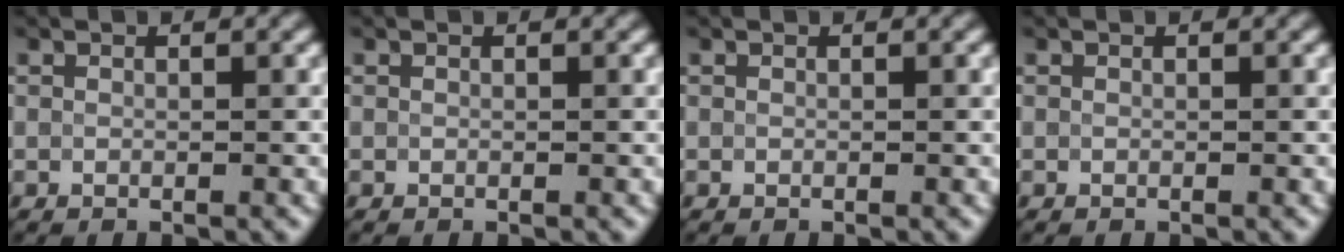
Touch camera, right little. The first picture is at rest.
{"total": 0.0}
{"total": 0.0}
{"total": 0.0}